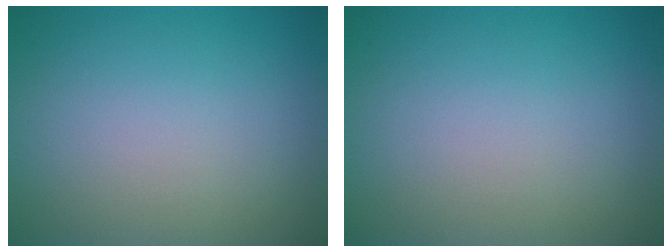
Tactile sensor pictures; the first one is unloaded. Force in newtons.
{"total": 0.0}